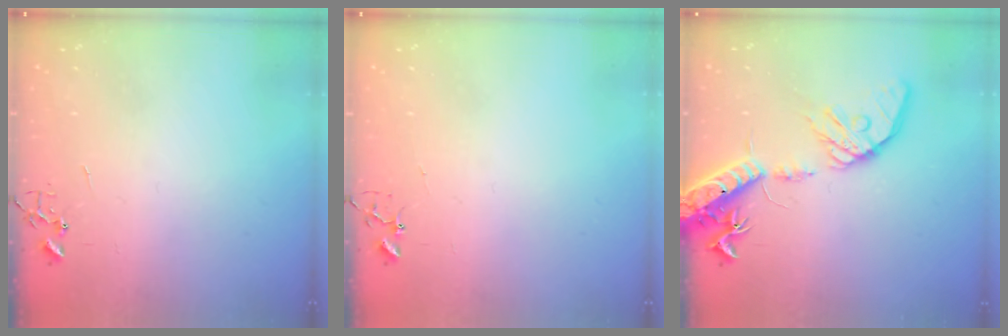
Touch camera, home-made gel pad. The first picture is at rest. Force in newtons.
{"total": 3.2, "press": 3.2, "slide": 0.3}
{"total": 19.4, "press": 19.1, "slide": 3.3}